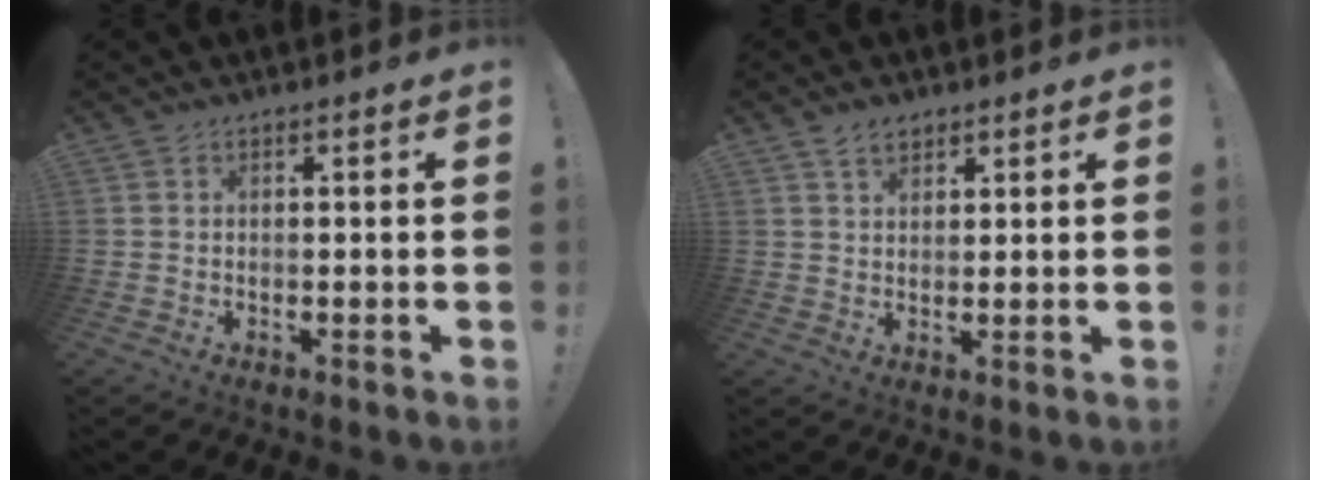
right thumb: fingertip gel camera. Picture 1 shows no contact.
{"total": 3.8, "force": [2.7, 2.3, 1.5], "torque": [-0.020, -0.012, 0.048]}